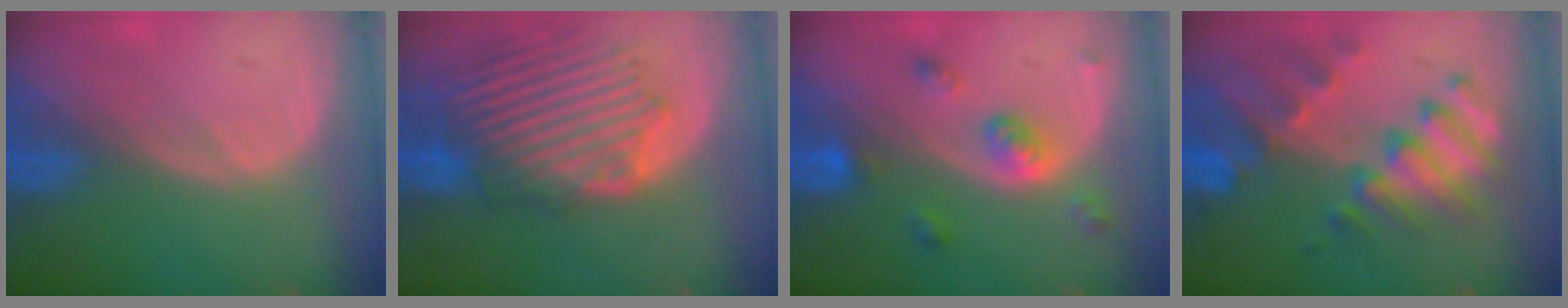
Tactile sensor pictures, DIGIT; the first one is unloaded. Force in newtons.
{"total": 10.3, "press": 10.0, "slide": 2.3}
{"total": 5.0, "press": 4.4, "slide": 2.5}
{"total": 10.1, "press": 8.8, "slide": 4.9}